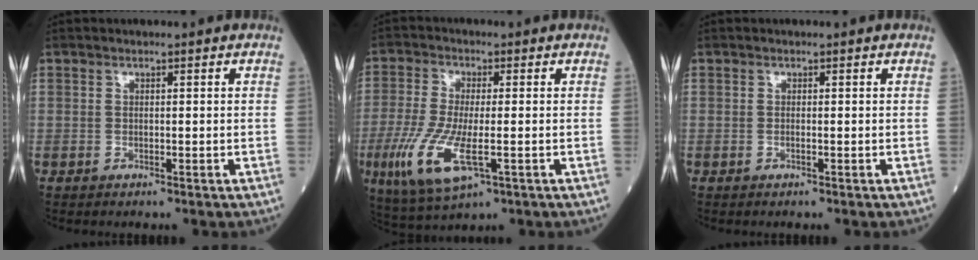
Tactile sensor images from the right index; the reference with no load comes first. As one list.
[{"total": 10.6, "force": [-3.4, 3.0, 9.6], "torque": [-0.209, -0.030, -0.060]}, {"total": 0.0}]